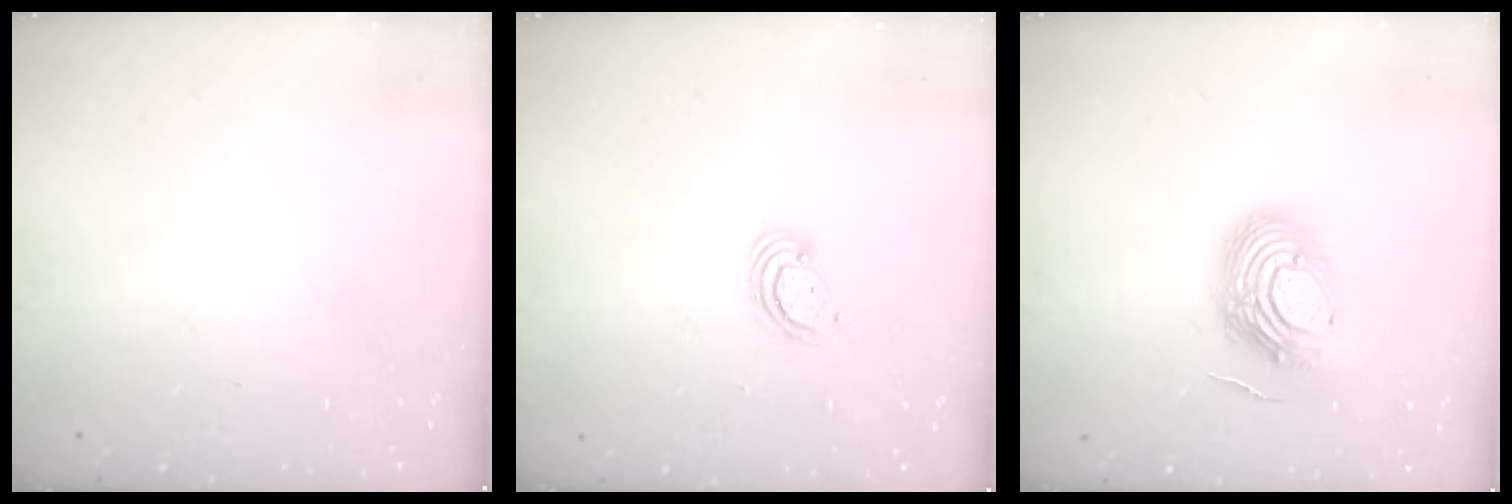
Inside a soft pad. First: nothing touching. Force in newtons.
{"total": 2.4, "press": 2.4, "slide": 0.2}
{"total": 13.5, "press": 13.5, "slide": 1.3}